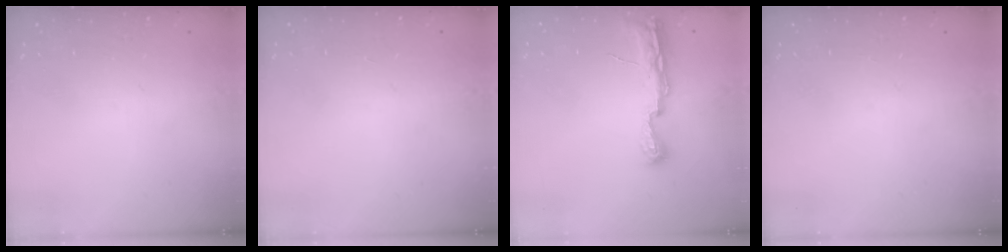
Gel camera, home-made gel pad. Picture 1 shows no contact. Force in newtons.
{"total": 1.1, "press": 0.9, "slide": 0.6}
{"total": 10.2, "press": 8.9, "slide": 5.1}
{"total": 0.0}